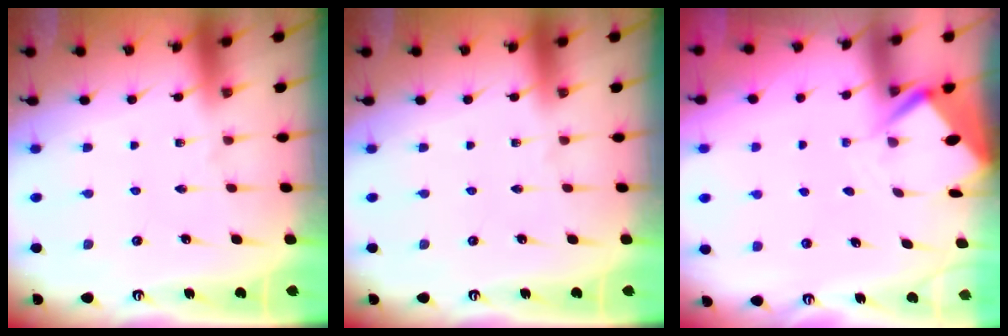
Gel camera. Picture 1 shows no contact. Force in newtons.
{"total": 0.0}
{"total": 3.5, "press": 3.5, "slide": 0.3}